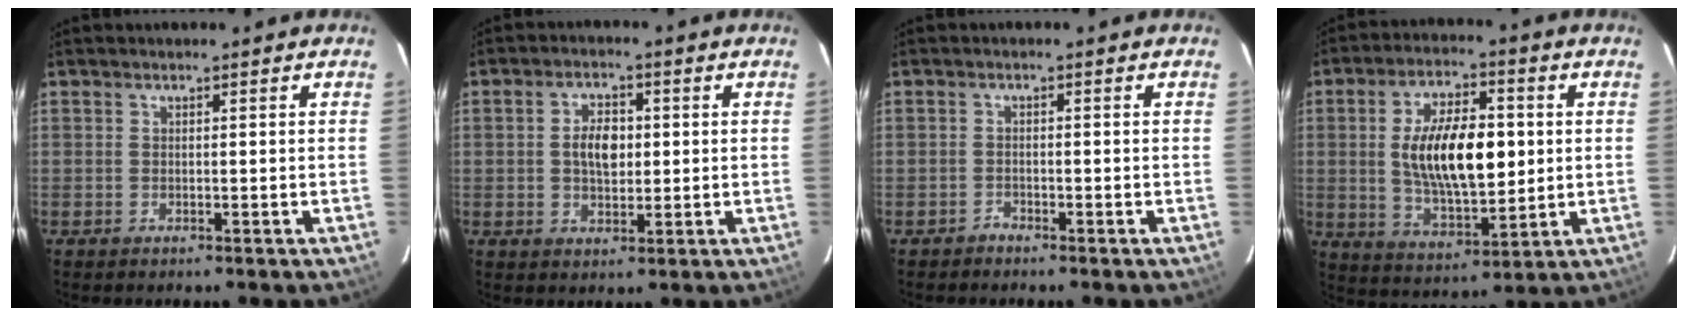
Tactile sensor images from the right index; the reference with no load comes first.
{"total": 5.7, "force": [0.4, 3.5, 4.5], "torque": [-0.080, 0.010, 0.009]}
{"total": 1.1, "force": [-1.0, 0.3, -0.1], "torque": [0.002, 0.004, -0.021]}
{"total": 15.9, "force": [1.2, 7.0, 14.2], "torque": [-0.251, 0.004, 0.030]}